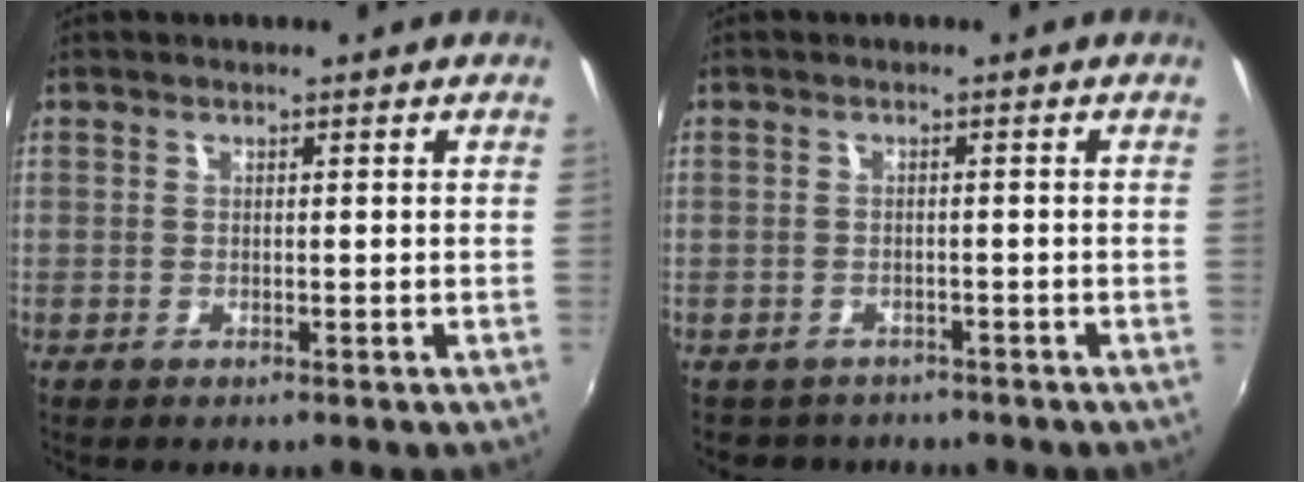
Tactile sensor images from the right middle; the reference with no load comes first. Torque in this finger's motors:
{"motor_torque": [0.41, -0.57, 0.00, 0.02]}